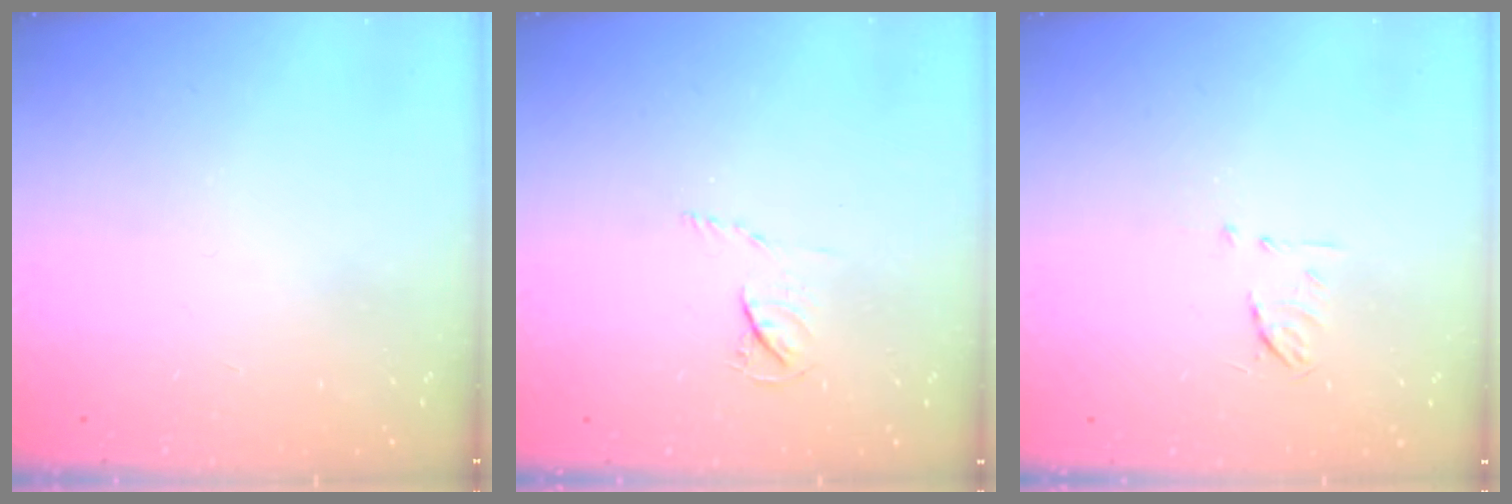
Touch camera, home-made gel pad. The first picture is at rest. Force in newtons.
{"total": 4.4, "press": 4.4, "slide": 0.6}
{"total": 5.3, "press": 5.2, "slide": 0.8}